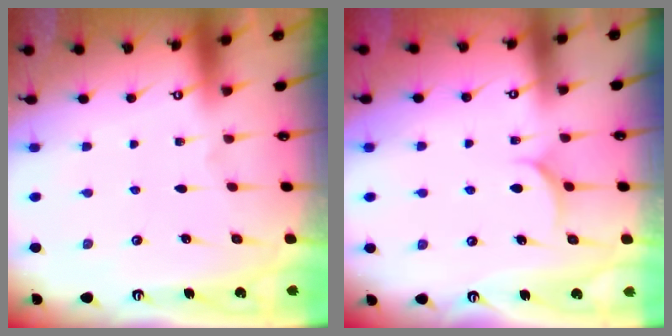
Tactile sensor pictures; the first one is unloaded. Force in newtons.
{"total": 4.4, "press": 4.4, "slide": 0.5}